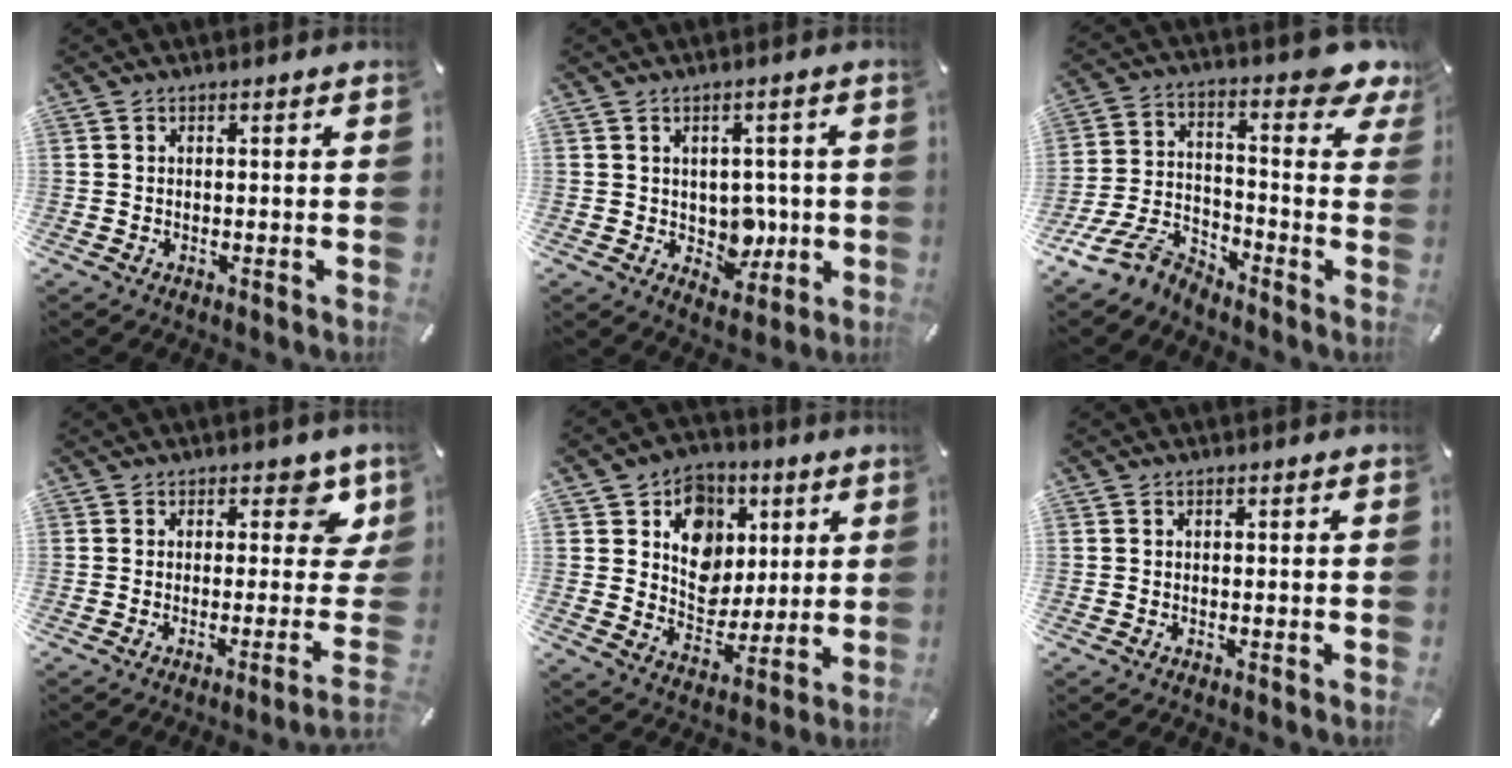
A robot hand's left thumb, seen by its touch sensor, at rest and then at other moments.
{"total": 6.2, "force": [0.3, 5.6, 2.7], "torque": [-0.020, -0.004, 0.006]}
{"total": 12.3, "force": [-6.3, 7.5, 7.5], "torque": [-0.146, 0.028, -0.119]}
{"total": 7.8, "force": [2.4, 2.9, 6.9], "torque": [-0.066, -0.030, 0.035]}
{"total": 11.9, "force": [3.6, 10.6, 4.0], "torque": [-0.059, -0.022, 0.069]}
{"total": 0.0}